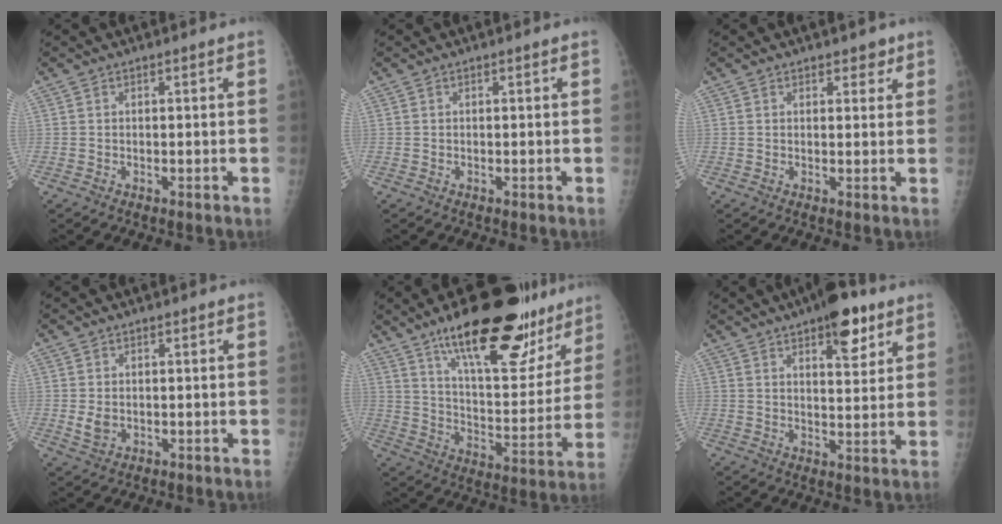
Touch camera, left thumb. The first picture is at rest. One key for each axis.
{"total": 0.0}
{"total": 2.4, "fx": 1.7, "fy": 1.4, "fz": 1.0, "tx": 0.010, "ty": -0.008, "tz": 0.018}
{"total": 2.5, "fx": 0.1, "fy": 1.9, "fz": 1.6, "tx": -0.023, "ty": -0.005, "tz": 0.007}
{"total": 25.9, "fx": 17.4, "fy": 9.2, "fz": 16.8, "tx": -0.202, "ty": -0.071, "tz": 0.268}
{"total": 10.3, "fx": 6.2, "fy": 4.0, "fz": 7.2, "tx": -0.077, "ty": -0.028, "tz": 0.086}